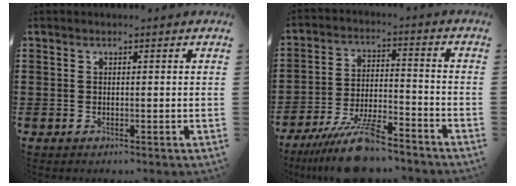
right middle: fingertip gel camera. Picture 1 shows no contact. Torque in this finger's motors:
{"motor_torque": [2.14, 0.00, 1.05, 0.21]}